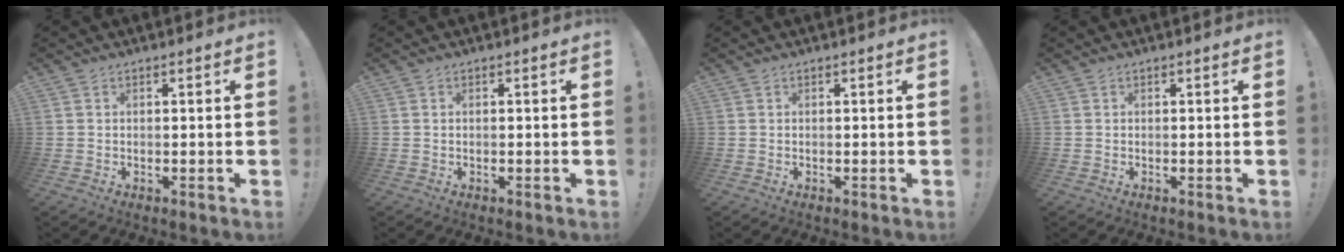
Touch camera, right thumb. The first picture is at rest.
{"total": 0.0}
{"total": 0.0}
{"total": 0.0}